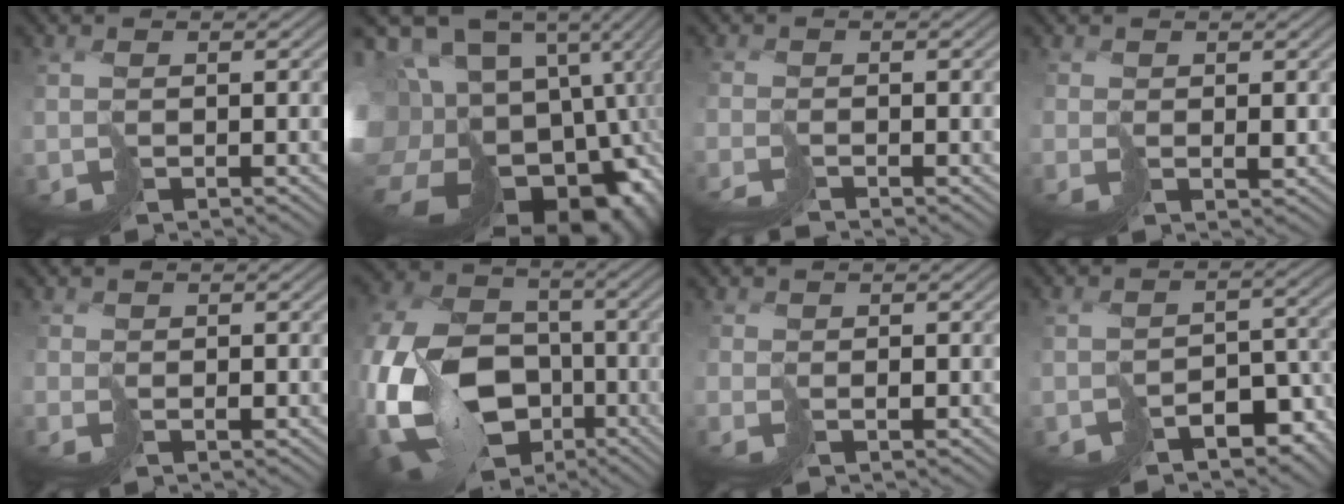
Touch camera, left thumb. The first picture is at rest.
{"total": 19.5, "force": [-3.9, 14.9, 11.9], "torque": [-0.227, -0.018, -0.038]}
{"total": 2.1, "force": [-1.7, -0.8, -1.0], "torque": [0.036, 0.006, -0.035]}
{"total": 1.1, "force": [1.0, 0.3, -0.3], "torque": [0.009, -0.002, 0.023]}
{"total": 0.8, "force": [0.3, 0.1, -0.8], "torque": [0.023, 0.000, 0.007]}
{"total": 18.4, "force": [-5.8, 13.6, 10.8], "torque": [-0.263, -0.044, -0.075]}
{"total": 0.8, "force": [0.4, -0.1, -0.7], "torque": [0.020, 0.002, 0.011]}
{"total": 7.8, "force": [-5.4, 4.1, 3.8], "torque": [-0.057, -0.007, -0.066]}